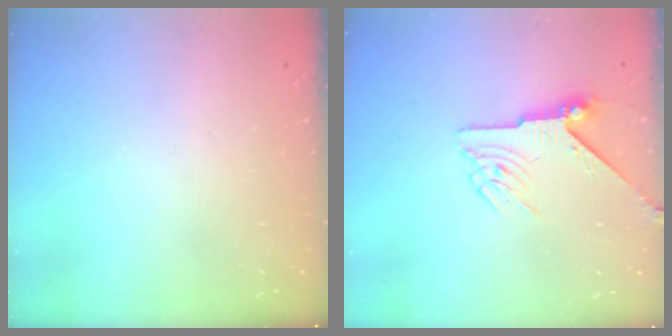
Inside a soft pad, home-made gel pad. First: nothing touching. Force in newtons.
{"total": 6.0, "press": 6.0, "slide": 0.7}